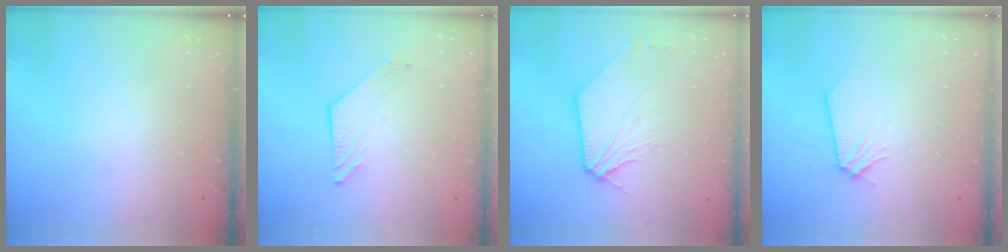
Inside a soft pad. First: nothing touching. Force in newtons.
{"total": 4.1, "press": 4.1, "slide": 0.5}
{"total": 6.5, "press": 6.4, "slide": 0.7}
{"total": 0.0}